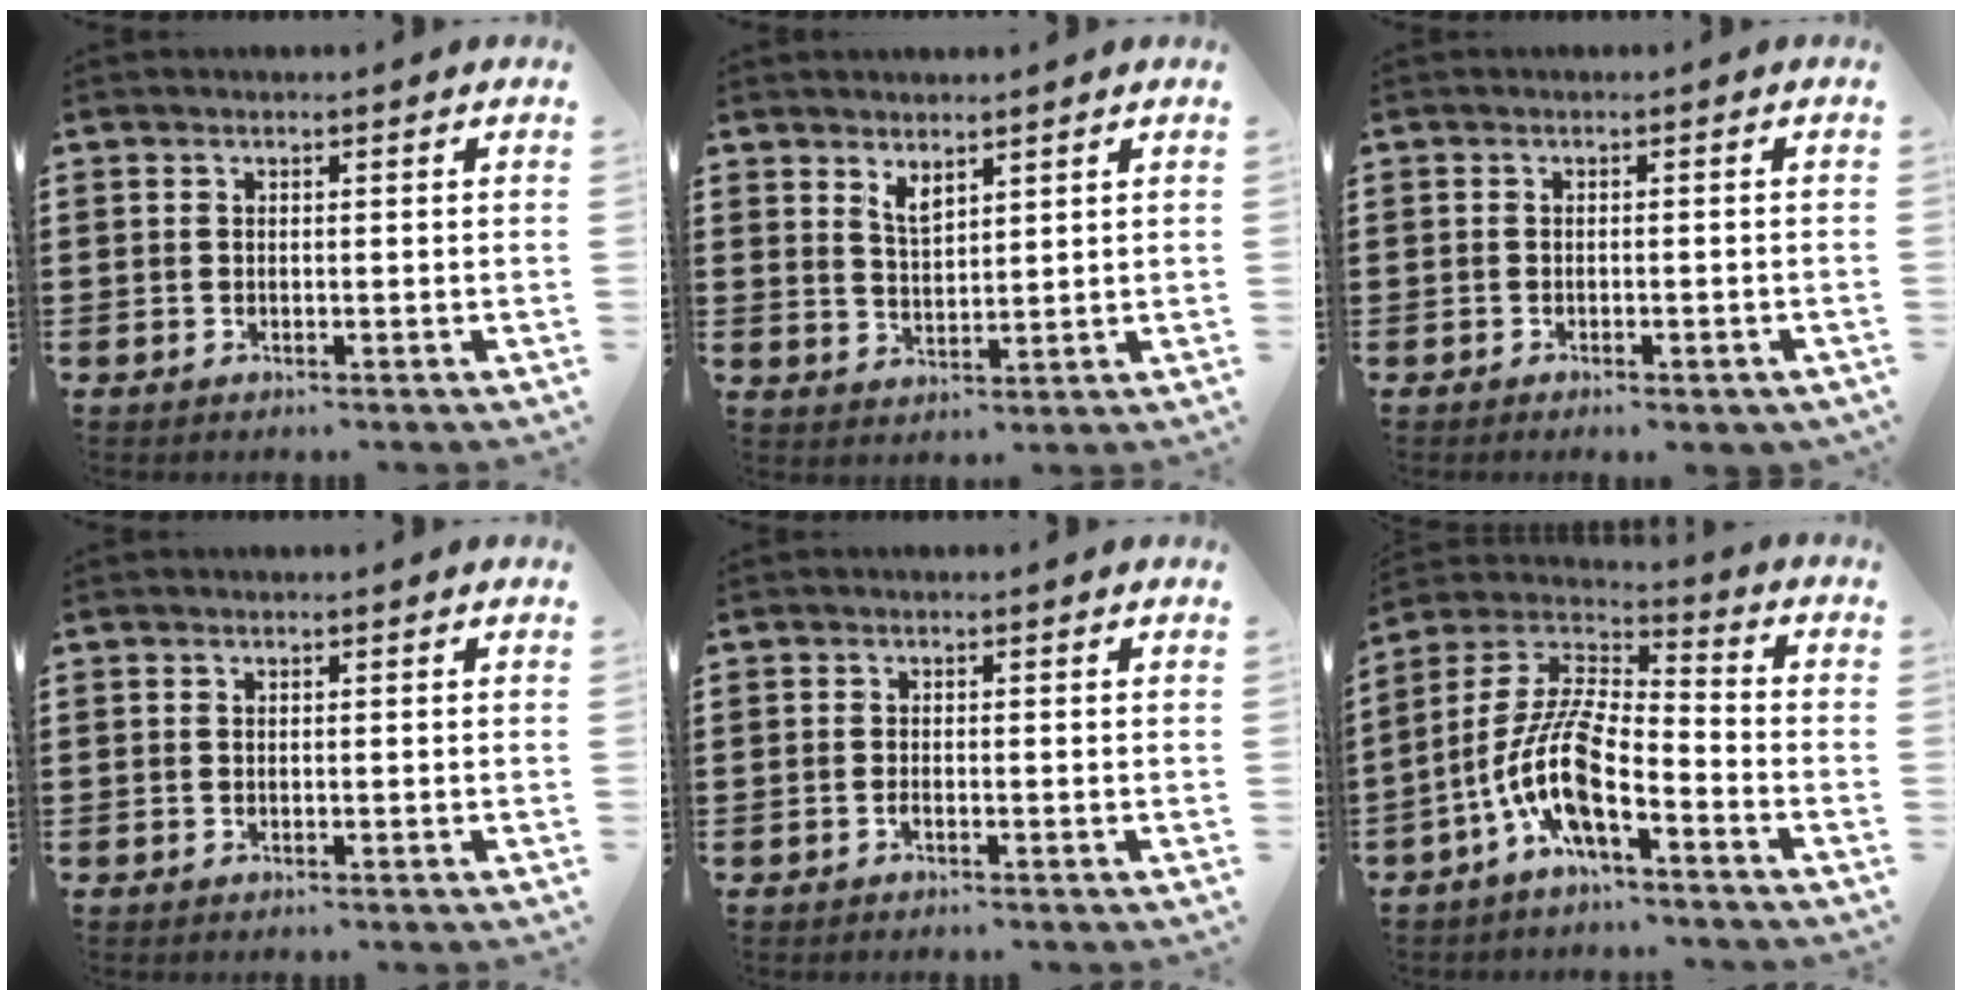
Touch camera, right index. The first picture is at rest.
{"total": 2.9, "force": [2.3, 0.8, 1.5], "torque": [-0.035, -0.001, 0.044]}
{"total": 0.9, "force": [-0.7, 0.2, 0.6], "torque": [-0.014, -0.004, -0.012]}
{"total": 0.0}
{"total": 0.7, "force": [-0.5, 0.1, 0.5], "torque": [-0.011, -0.003, -0.008]}
{"total": 11.2, "force": [-5.8, 3.3, 9.1], "torque": [-0.221, -0.021, -0.122]}